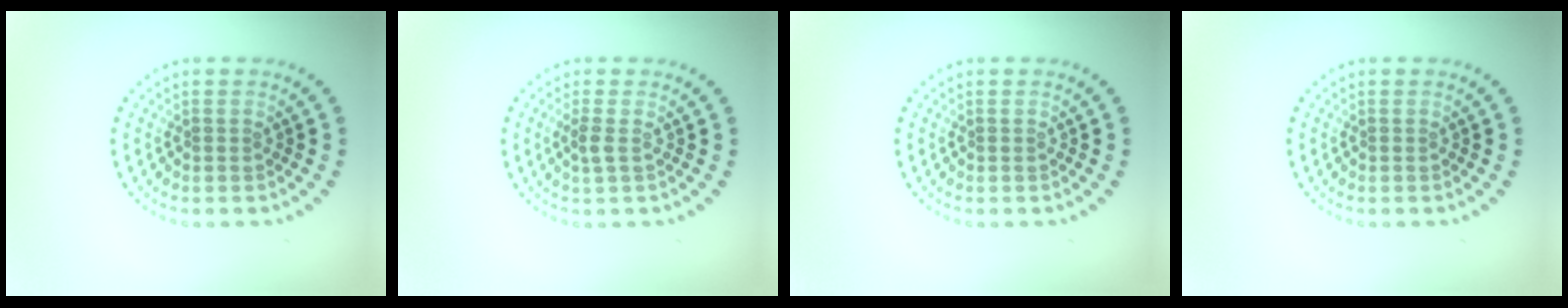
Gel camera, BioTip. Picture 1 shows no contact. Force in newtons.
{"total": 1.2, "press": 1.0, "slide": 0.6}
{"total": 0.0}
{"total": 0.0}